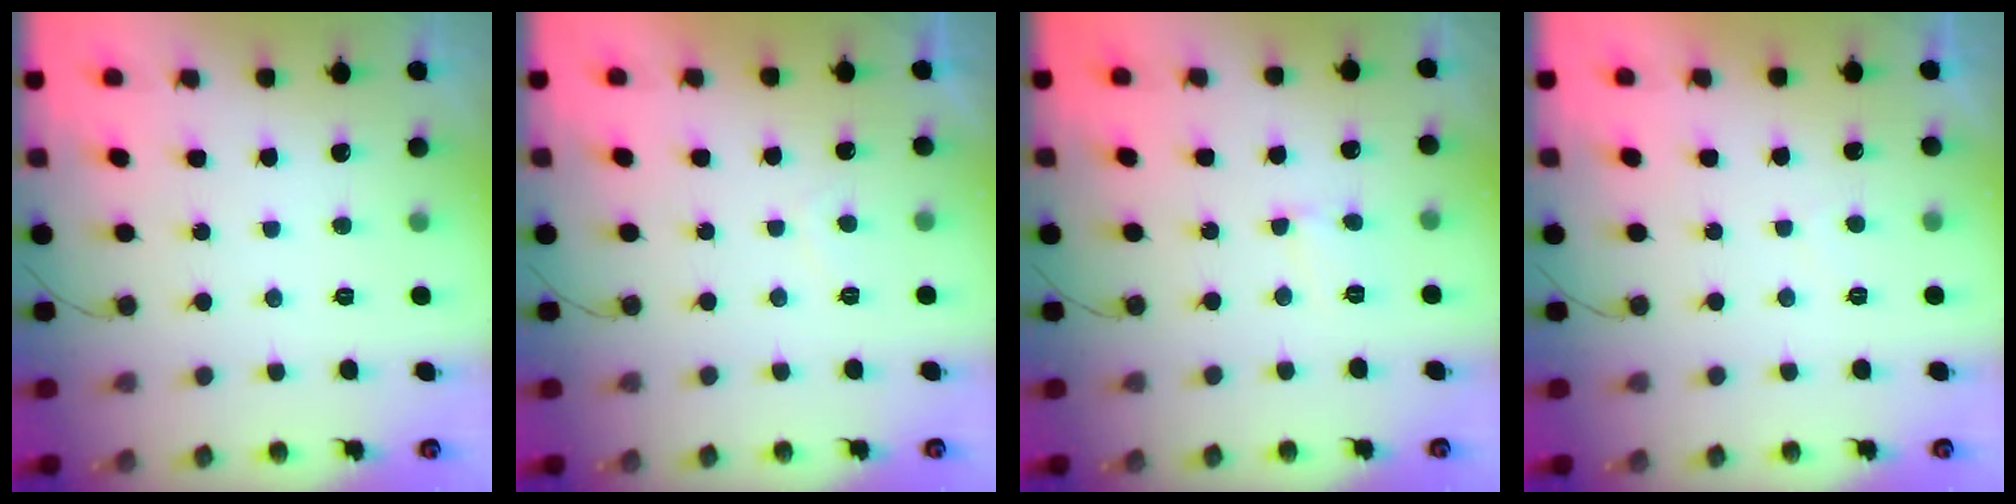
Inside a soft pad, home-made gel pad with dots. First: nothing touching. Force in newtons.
{"total": 0.9, "press": 0.7, "slide": 0.5}
{"total": 3.0, "press": 3.0, "slide": 0.3}
{"total": 1.0, "press": 0.8, "slide": 0.7}